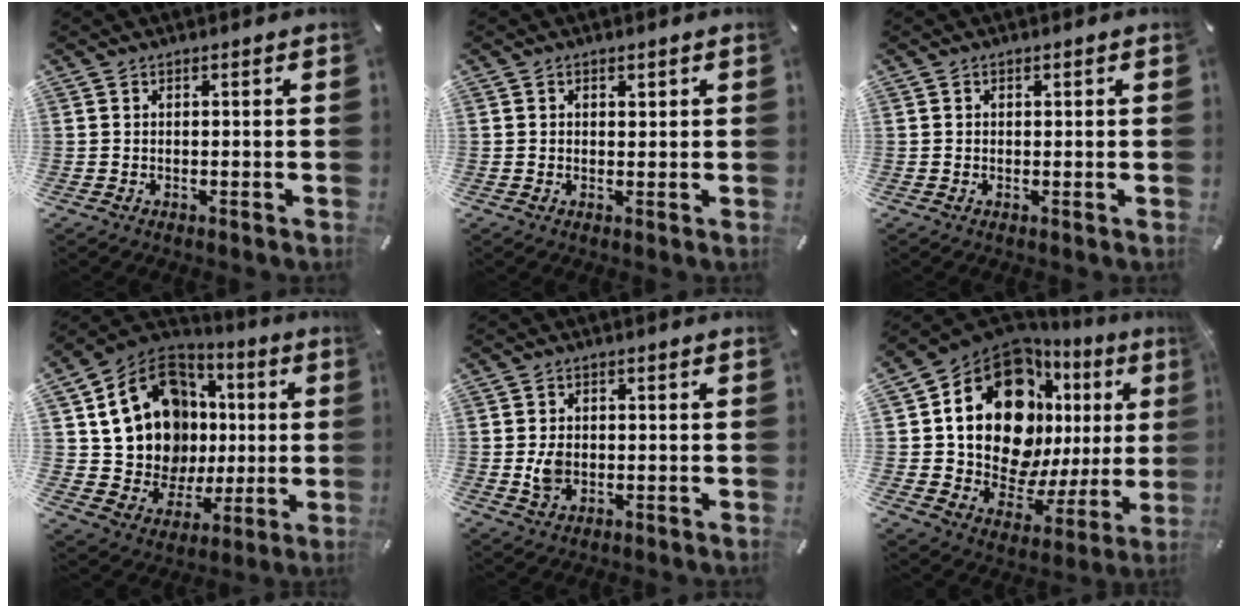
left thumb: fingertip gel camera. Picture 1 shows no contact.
{"total": 1.1, "force": [0.4, 0.9, 0.3], "torque": [0.002, 0.000, 0.005]}
{"total": 0.6, "force": [0.1, 0.6, 0.2], "torque": [-0.004, 0.005, 0.000]}
{"total": 20.1, "force": [4.0, 16.7, 10.4], "torque": [-0.196, -0.022, 0.094]}
{"total": 4.3, "force": [-0.2, 3.3, 2.7], "torque": [-0.040, -0.003, -0.006]}
{"total": 22.7, "force": [8.6, 14.3, 15.3], "torque": [-0.261, -0.072, 0.144]}